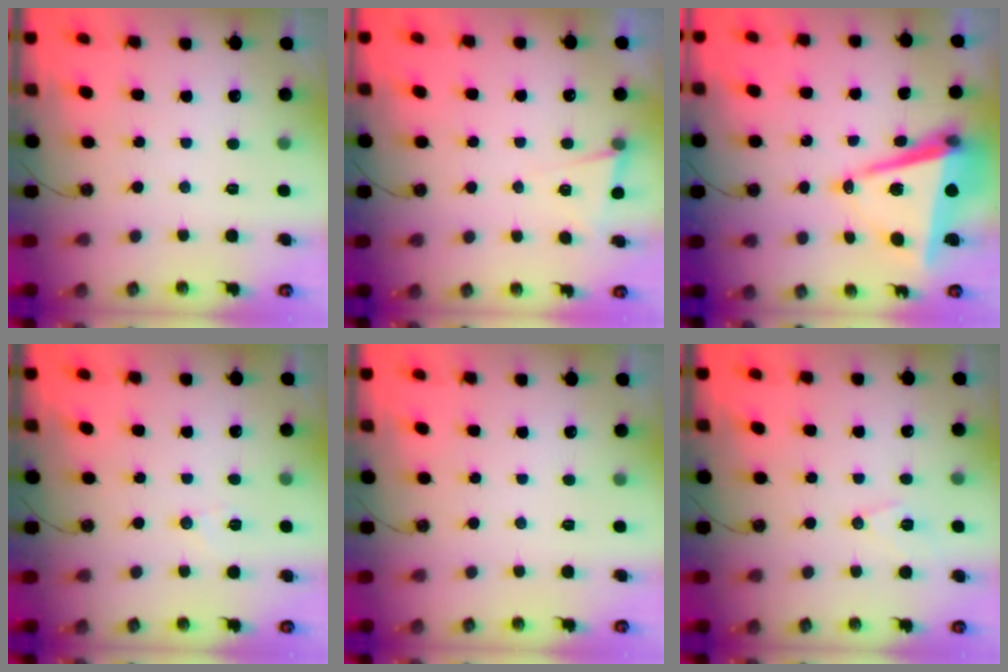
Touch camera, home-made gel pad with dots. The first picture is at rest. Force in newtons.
{"total": 3.0, "press": 2.7, "slide": 1.2}
{"total": 10.3, "press": 9.6, "slide": 3.9}
{"total": 5.6, "press": 5.4, "slide": 1.3}
{"total": 0.0}
{"total": 7.9, "press": 7.0, "slide": 3.6}